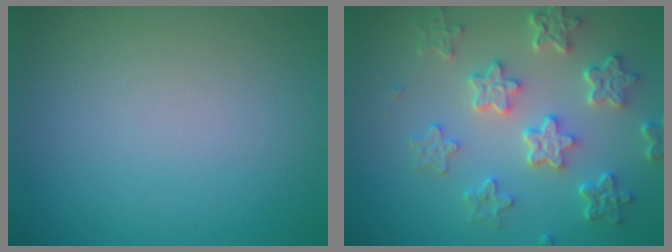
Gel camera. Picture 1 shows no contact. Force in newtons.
{"total": 6.2, "press": 4.6, "slide": 4.2}